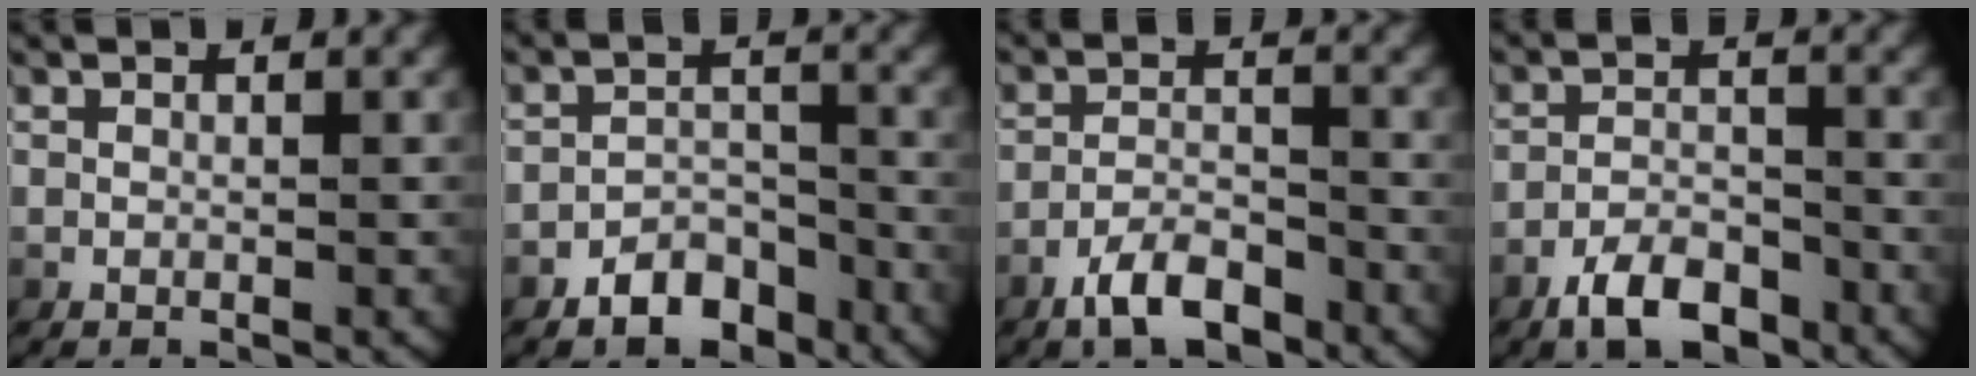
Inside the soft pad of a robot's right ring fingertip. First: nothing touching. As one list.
[{"total": 4.2, "force": [-3.4, 2.2, 1.1], "torque": [-0.007, -0.003, -0.062]}, {"total": 4.4, "force": [-3.3, 1.8, 2.2], "torque": [-0.036, -0.005, -0.059]}, {"total": 4.7, "force": [-3.6, 2.1, 2.3], "torque": [-0.032, -0.007, -0.062]}]